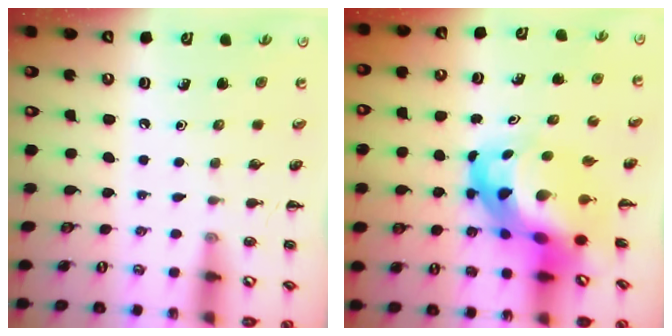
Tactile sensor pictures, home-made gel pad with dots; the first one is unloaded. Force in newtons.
{"total": 10.0, "press": 9.6, "slide": 2.7}